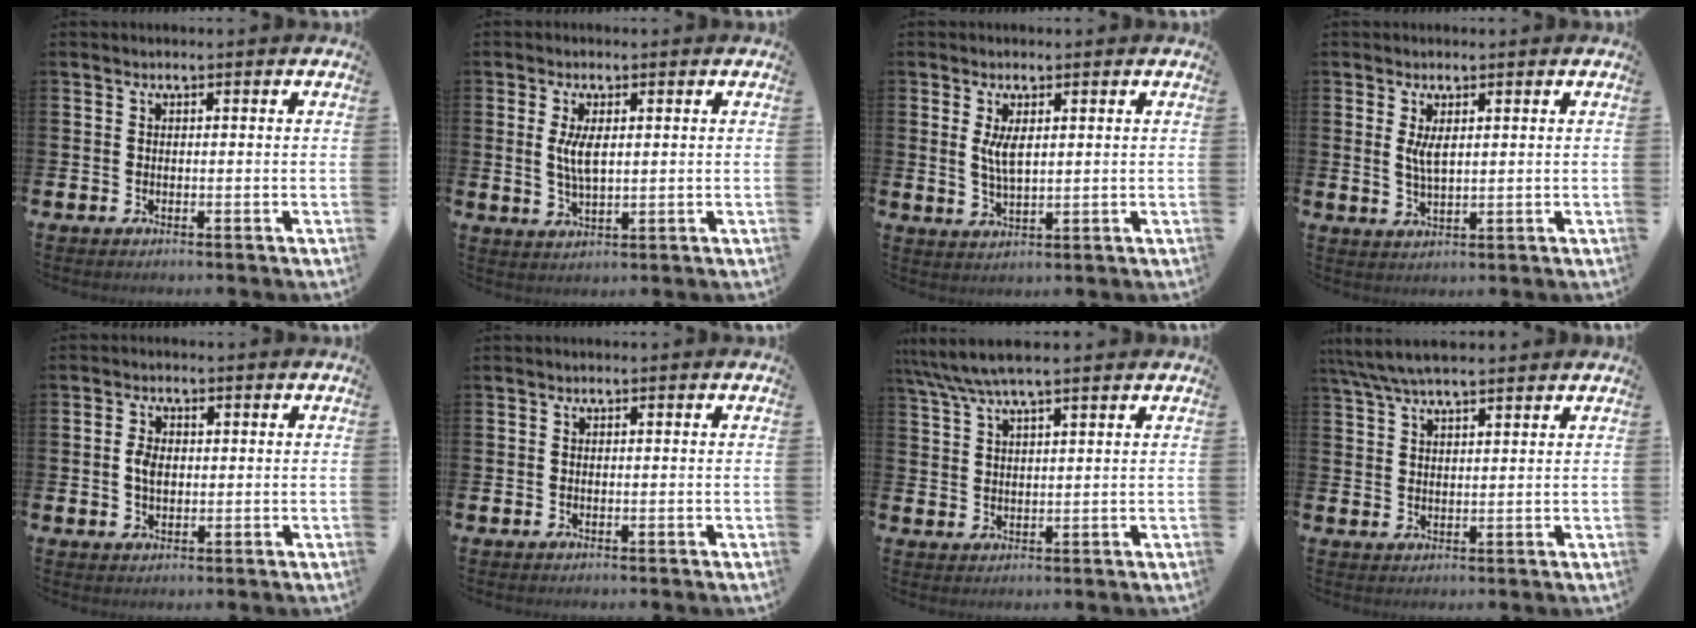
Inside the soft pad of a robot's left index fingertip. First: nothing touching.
{"total": 4.2, "force": [1.2, 1.7, 3.6], "torque": [-0.073, 0.006, 0.020]}
{"total": 3.7, "force": [1.5, 1.4, 3.1], "torque": [-0.054, 0.001, 0.022]}
{"total": 3.1, "force": [1.4, 1.1, 2.6], "torque": [-0.043, 0.000, 0.022]}
{"total": 2.9, "force": [0.5, 1.9, 2.1], "torque": [-0.034, 0.005, 0.006]}
{"total": 0.0}
{"total": 5.8, "force": [4.9, 0.9, 3.0], "torque": [-0.075, -0.009, 0.091]}
{"total": 6.1, "force": [5.4, 1.3, 2.5], "torque": [-0.060, -0.012, 0.100]}